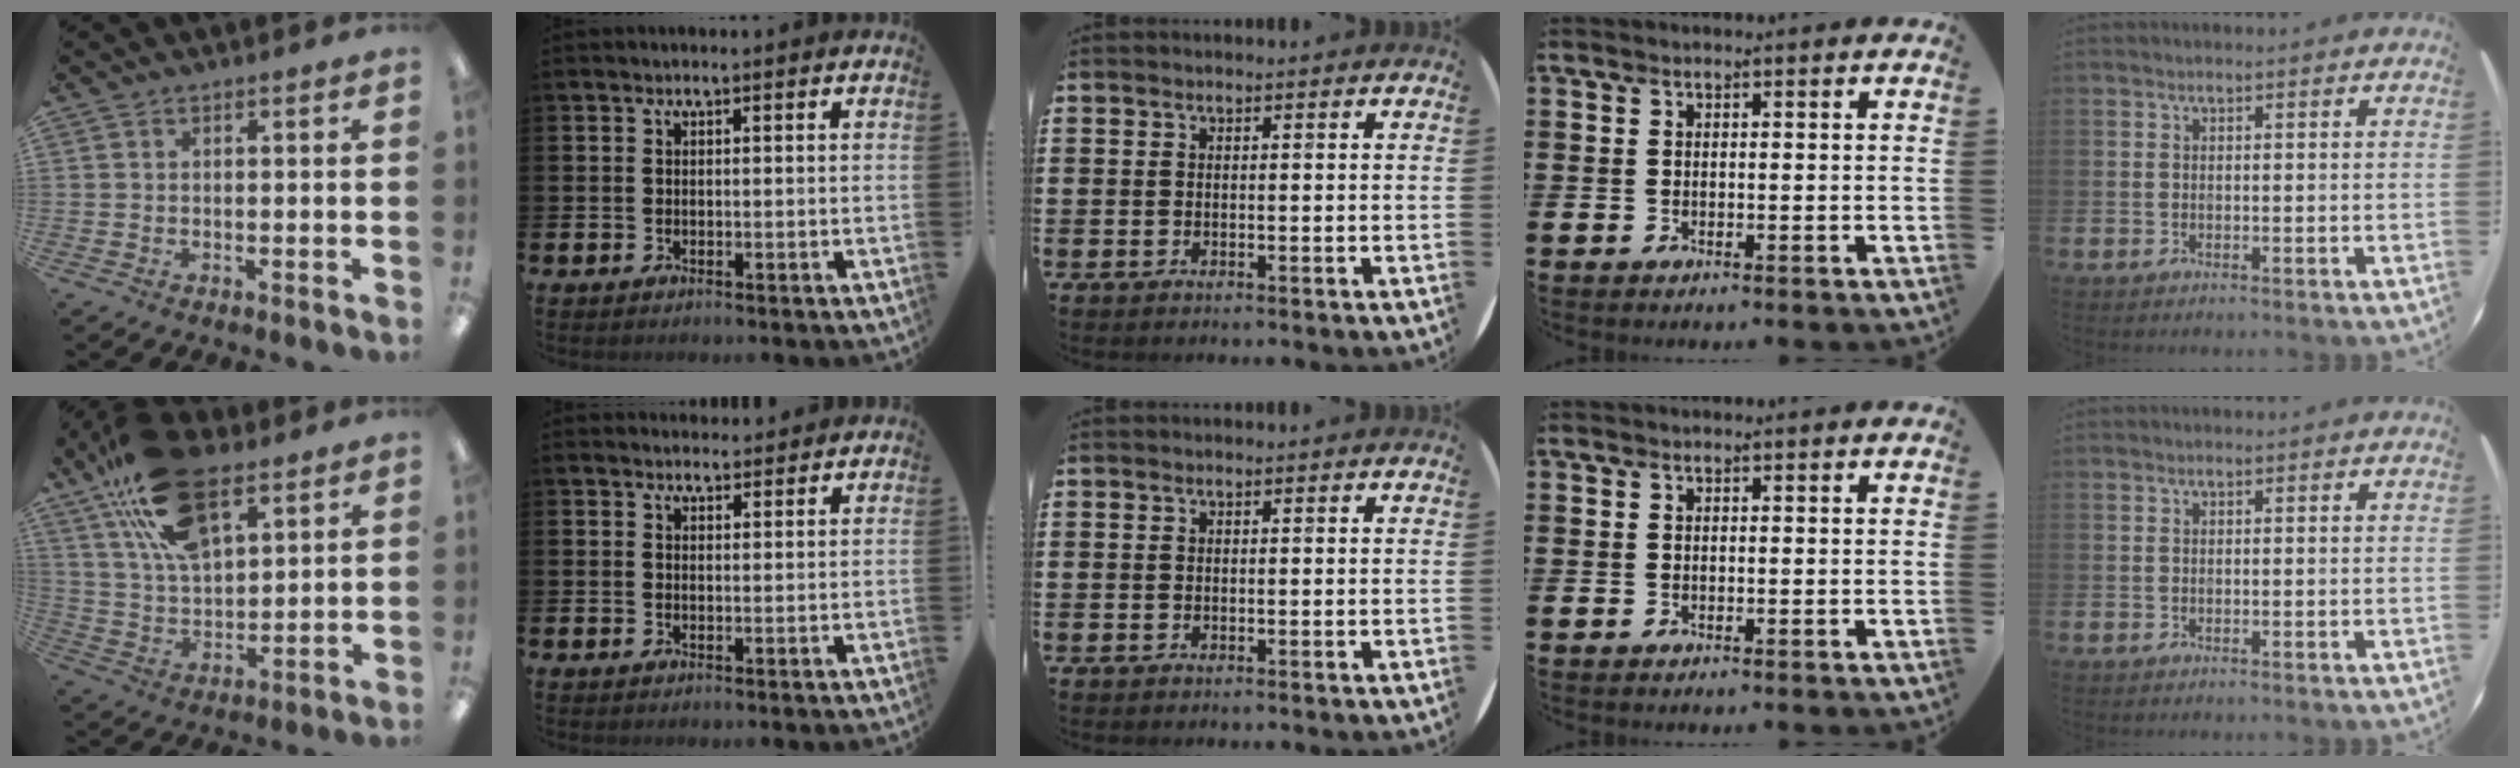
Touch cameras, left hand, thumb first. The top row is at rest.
{"thumb": {"total": 21.4, "force": [12.4, 10.8, 13.6], "torque": [-0.254, -0.045, 0.223]}, "index": {"total": 2.2, "force": [2.1, 0.6, -0.2], "torque": [0.012, -0.013, 0.036]}}